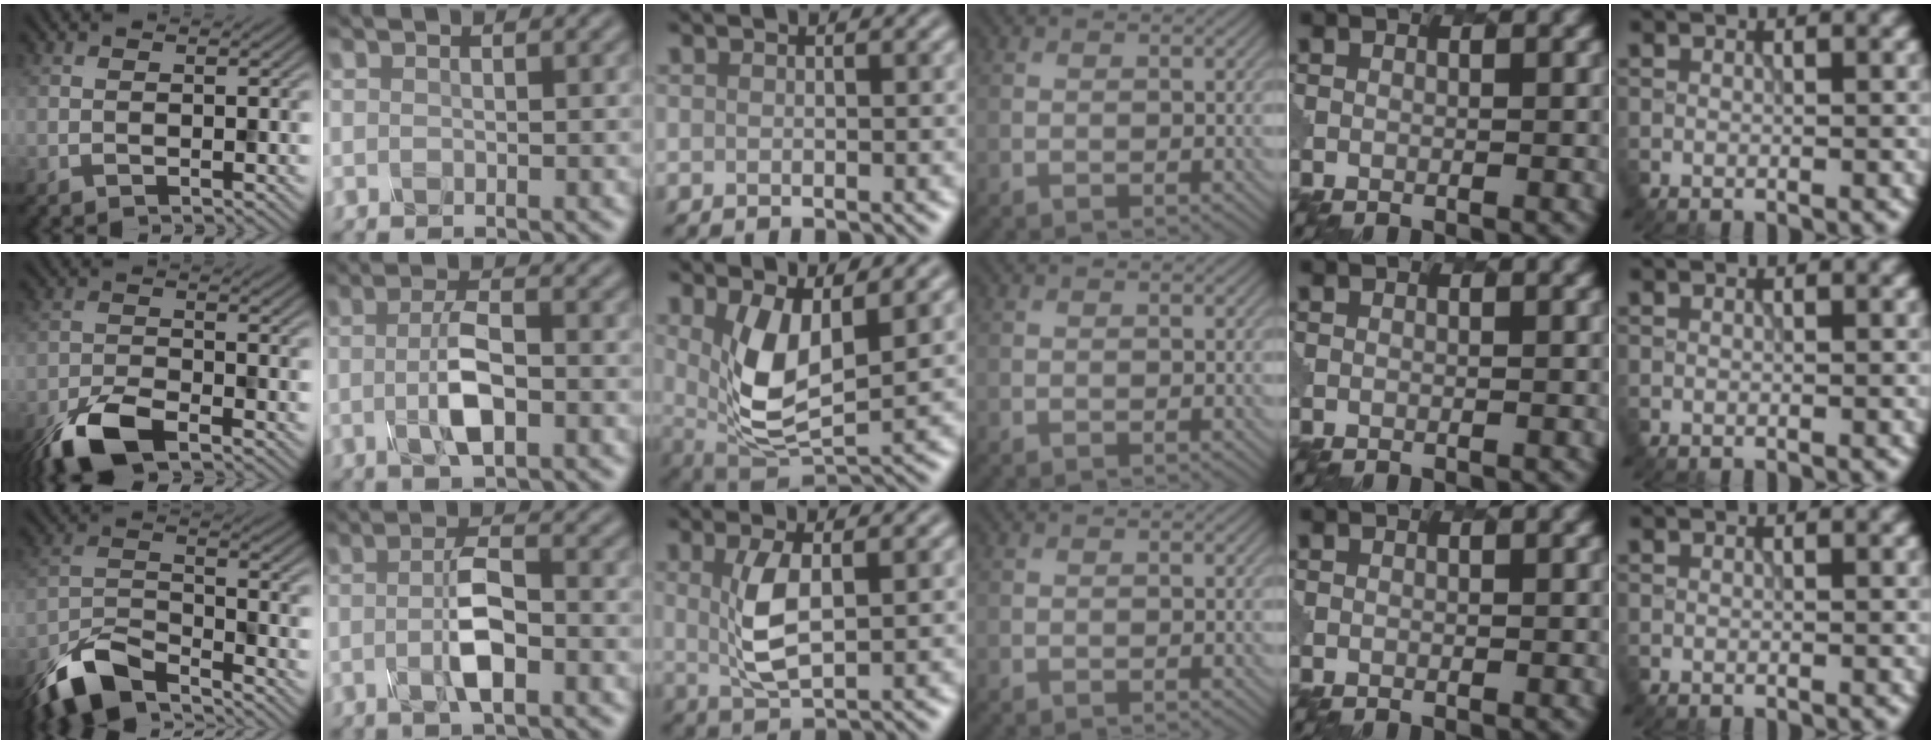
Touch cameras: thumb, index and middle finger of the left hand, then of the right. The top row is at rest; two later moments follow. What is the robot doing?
{"motion": "press", "object": "mechanical pencil"}